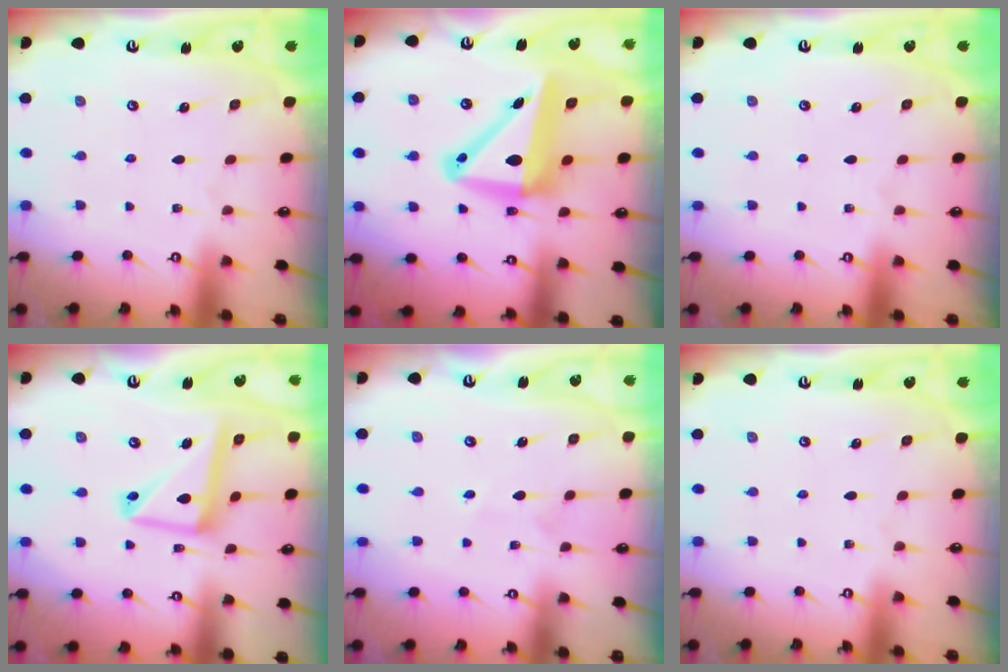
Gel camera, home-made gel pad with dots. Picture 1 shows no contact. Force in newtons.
{"total": 12.7, "press": 12.4, "slide": 2.8}
{"total": 0.0}
{"total": 14.4, "press": 14.3, "slide": 1.4}
{"total": 2.8, "press": 2.7, "slide": 0.3}
{"total": 0.0}